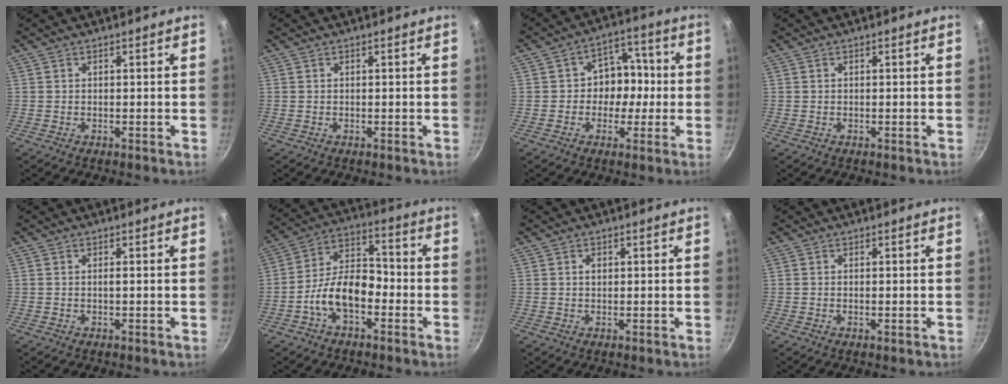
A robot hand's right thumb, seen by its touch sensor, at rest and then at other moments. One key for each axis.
{"total": 0.0}
{"total": 8.9, "fx": -0.8, "fy": 7.4, "fz": 4.8, "tx": -0.007, "ty": 0.027, "tz": -0.022}
{"total": 0.0}
{"total": 0.5, "fx": -0.1, "fy": 0.0, "fz": 0.5, "tx": -0.010, "ty": 0.001, "tz": -0.002}
{"total": 11.4, "fx": -4.4, "fy": 6.4, "fz": 8.4, "tx": -0.124, "ty": 0.056, "tz": -0.090}
{"total": 1.4, "fx": 0.3, "fy": 1.0, "fz": 0.9, "tx": -0.009, "ty": 0.002, "tz": 0.004}
{"total": 0.7, "fx": -0.2, "fy": 0.1, "fz": 0.7, "tx": -0.013, "ty": -0.001, "tz": -0.004}